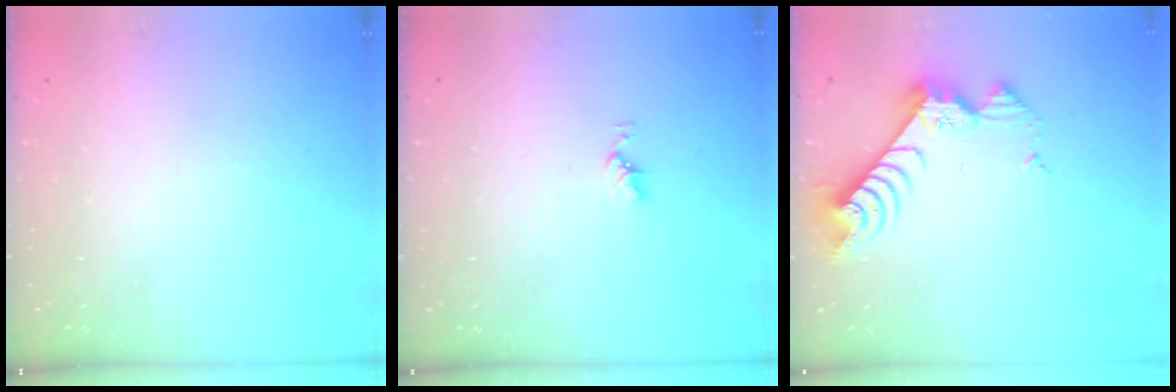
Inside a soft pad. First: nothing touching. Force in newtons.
{"total": 2.4, "press": 2.4, "slide": 0.4}
{"total": 9.5, "press": 9.4, "slide": 1.1}